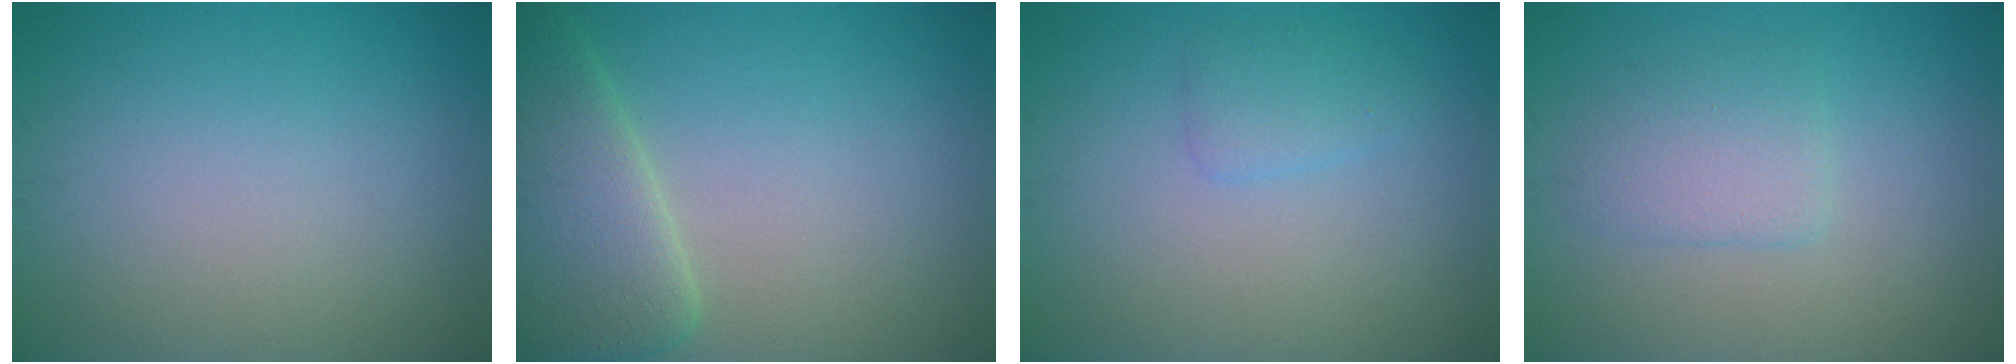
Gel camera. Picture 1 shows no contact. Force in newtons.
{"total": 6.2, "press": 6.2, "slide": 0.2}
{"total": 1.5, "press": 1.5, "slide": 0.1}
{"total": 2.4, "press": 2.3, "slide": 0.5}